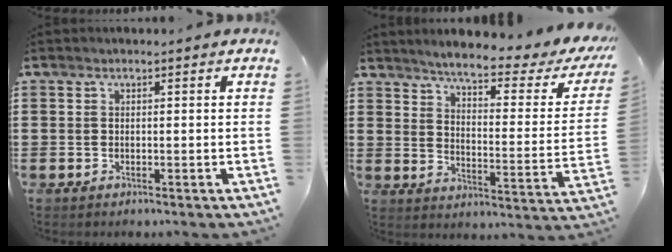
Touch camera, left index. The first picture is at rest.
{"total": 5.3, "force": [4.3, -0.1, 3.1], "torque": [-0.072, -0.036, 0.064]}